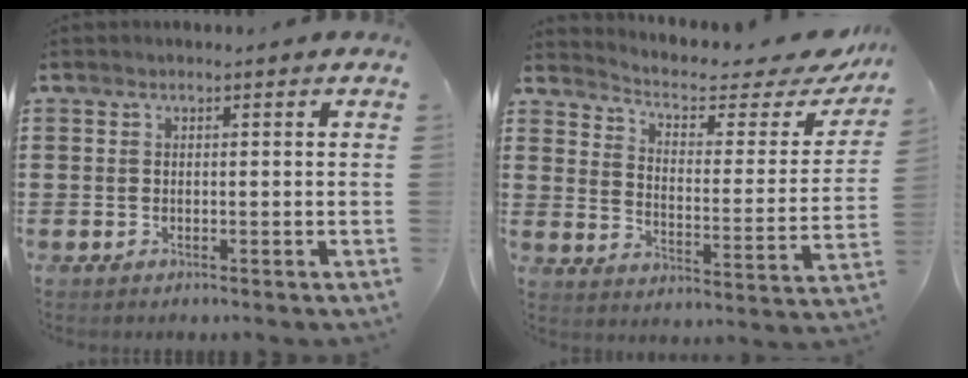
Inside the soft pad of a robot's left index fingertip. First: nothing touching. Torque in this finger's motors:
{"motor_torque": [1.28, 0.86, 0.08, 0.02]}